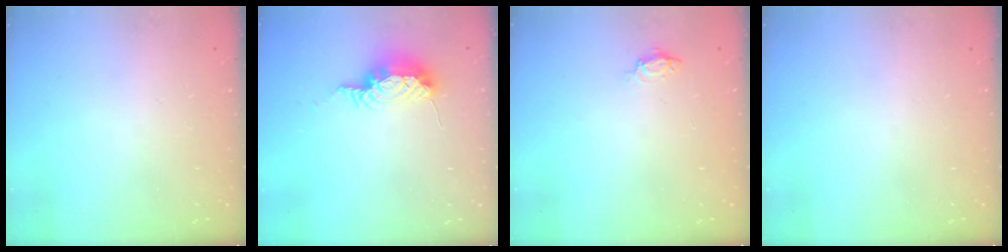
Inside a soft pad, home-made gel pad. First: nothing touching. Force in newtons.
{"total": 12.1, "press": 9.4, "slide": 7.5}
{"total": 3.6, "press": 3.6, "slide": 0.4}
{"total": 0.0}